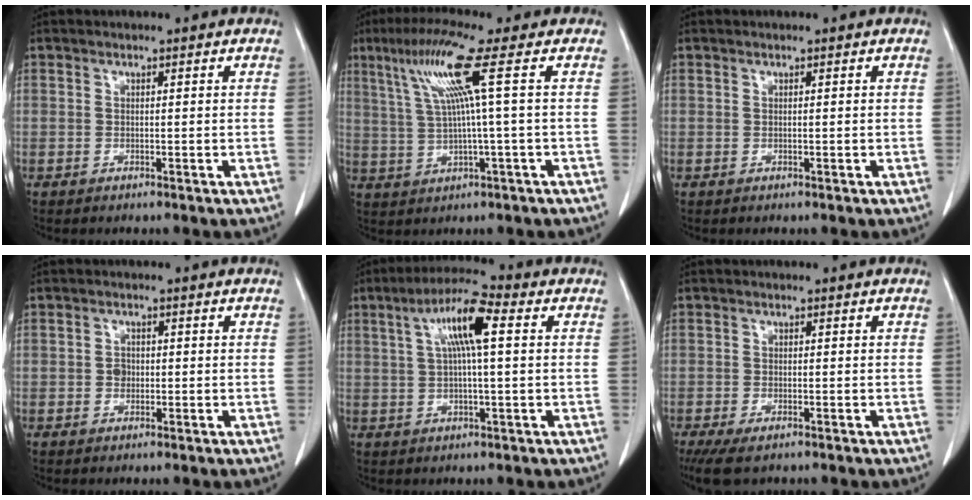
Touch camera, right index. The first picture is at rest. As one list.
[{"total": 9.4, "force": [3.0, -1.5, 8.8], "torque": [-0.172, 0.019, 0.066]}, {"total": 0.0}, {"total": 2.3, "force": [-0.3, 1.8, 1.3], "torque": [-0.023, 0.009, -0.003]}, {"total": 9.5, "force": [2.4, 1.5, 9.1], "torque": [-0.172, 0.024, 0.042]}, {"total": 5.9, "force": [-3.7, 2.5, 3.9], "torque": [-0.072, -0.012, -0.062]}]